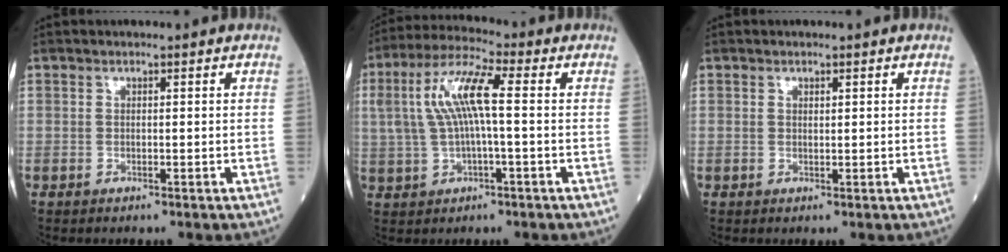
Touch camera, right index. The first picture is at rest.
{"total": 9.6, "force": [1.2, 2.0, 9.3], "torque": [-0.200, 0.028, 0.021]}
{"total": 0.5, "force": [0.4, 0.2, 0.3], "torque": [-0.006, -0.003, 0.007]}